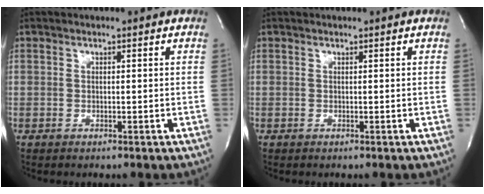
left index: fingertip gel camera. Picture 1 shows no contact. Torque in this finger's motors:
{"motor_torque": [0.19, 0.01, 0.00, -0.01]}